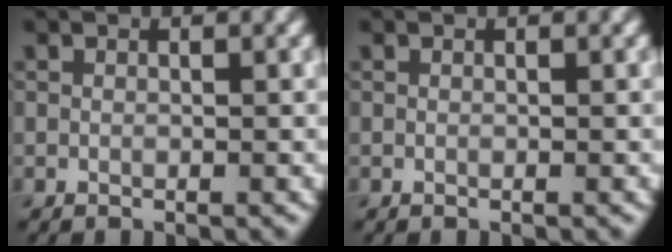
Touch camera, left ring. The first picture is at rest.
{"total": 0.0}